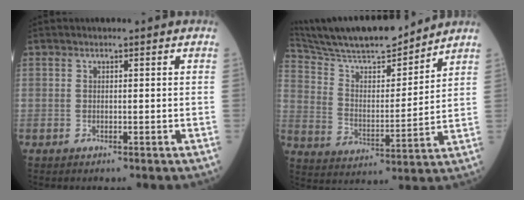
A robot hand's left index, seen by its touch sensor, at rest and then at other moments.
{"total": 17.3, "force": [15.8, 2.0, 6.8], "torque": [-0.129, 0.002, 0.266]}